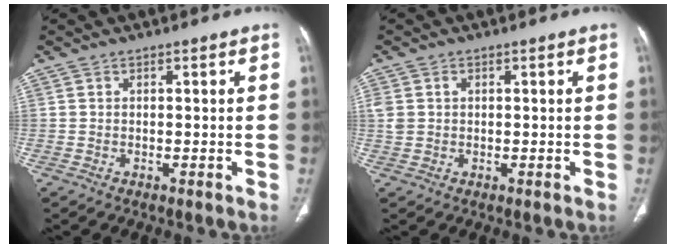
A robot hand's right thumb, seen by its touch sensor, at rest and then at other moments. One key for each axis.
{"total": 2.9, "fx": 0.6, "fy": 2.3, "fz": 1.6, "tx": -0.040, "ty": 0.010, "tz": 0.020}